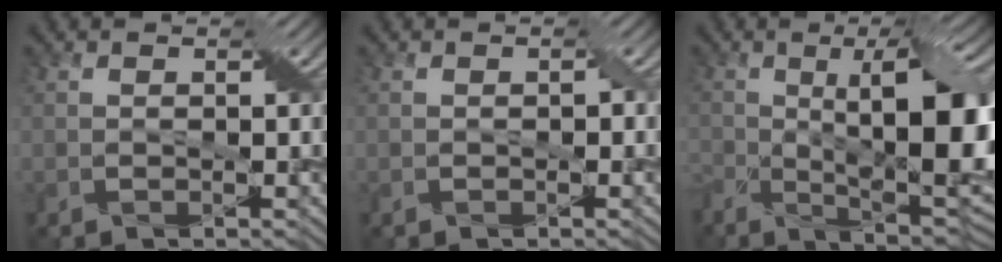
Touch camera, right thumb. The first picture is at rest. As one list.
[{"total": 0.5, "force": [-0.1, 0.3, 0.4], "torque": [-0.005, 0.000, -0.001]}, {"total": 14.6, "force": [-0.8, 4.9, 13.7], "torque": [-0.215, -0.003, -0.007]}]